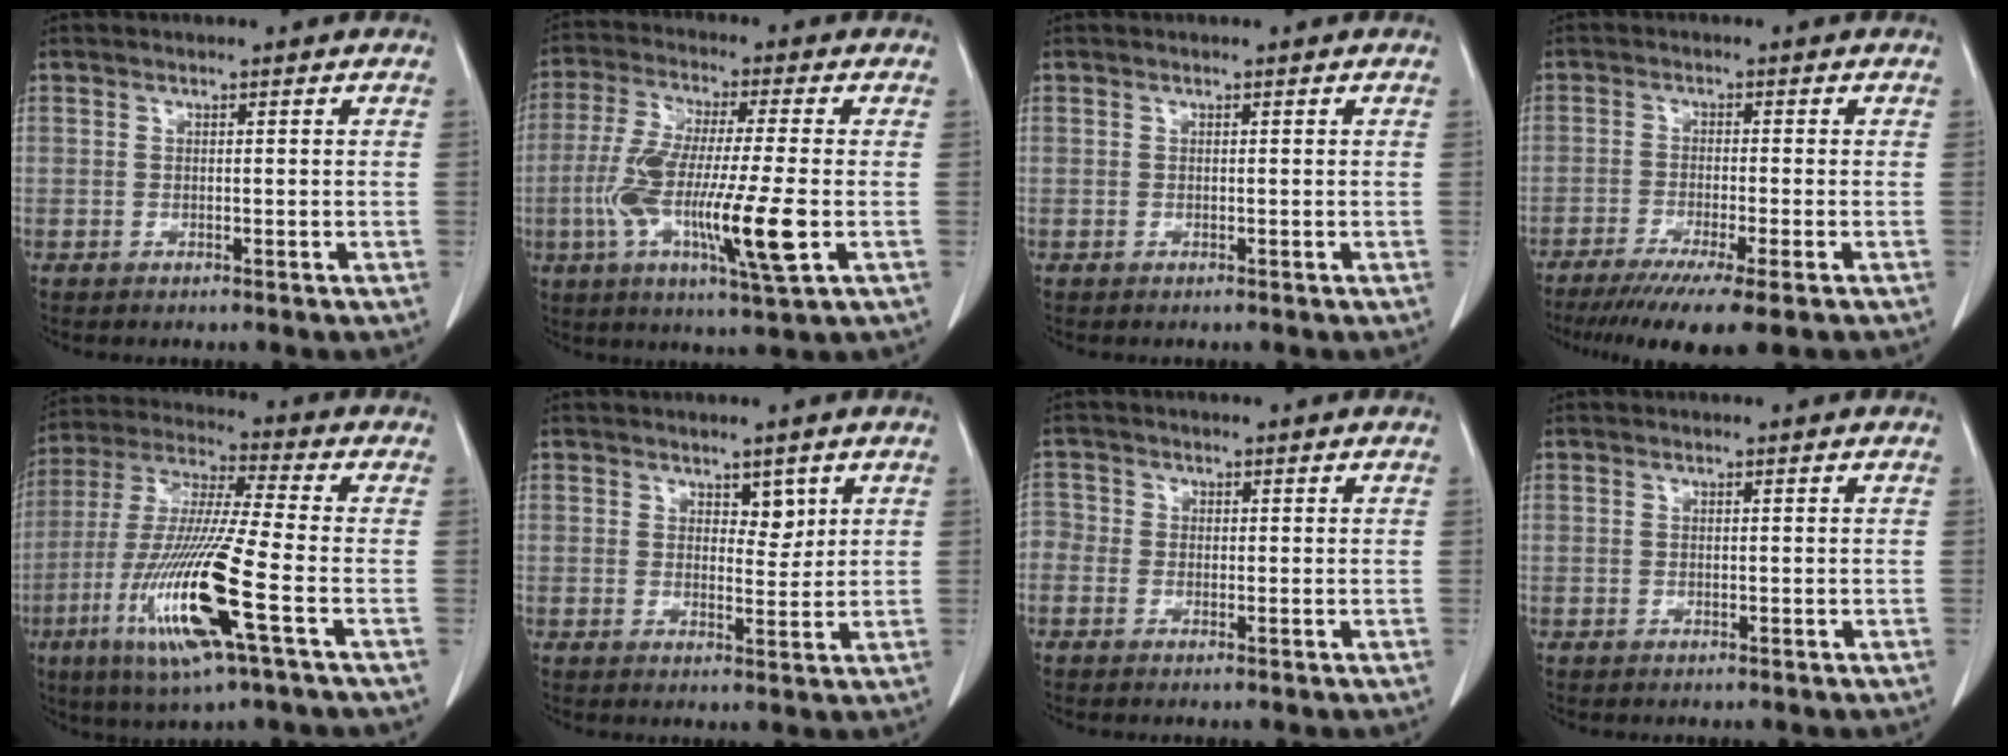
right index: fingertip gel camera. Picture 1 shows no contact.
{"total": 15.0, "force": [-3.4, 1.1, 14.5], "torque": [-0.280, -0.024, -0.064]}
{"total": 0.0}
{"total": 10.3, "force": [-7.3, 0.2, 7.3], "torque": [-0.107, -0.024, -0.112]}
{"total": 17.0, "force": [-6.1, 0.2, 15.9], "torque": [-0.334, -0.024, -0.116]}
{"total": 2.8, "force": [1.6, 1.5, 1.8], "torque": [-0.019, -0.005, 0.026]}
{"total": 2.3, "force": [-0.6, 1.9, 1.1], "torque": [-0.023, 0.005, -0.017]}
{"total": 0.0}